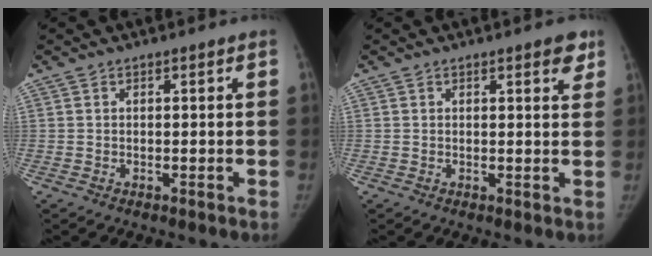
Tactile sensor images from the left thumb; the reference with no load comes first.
{"total": 3.0, "force": [1.9, 1.0, 2.1], "torque": [-0.013, -0.008, 0.019]}